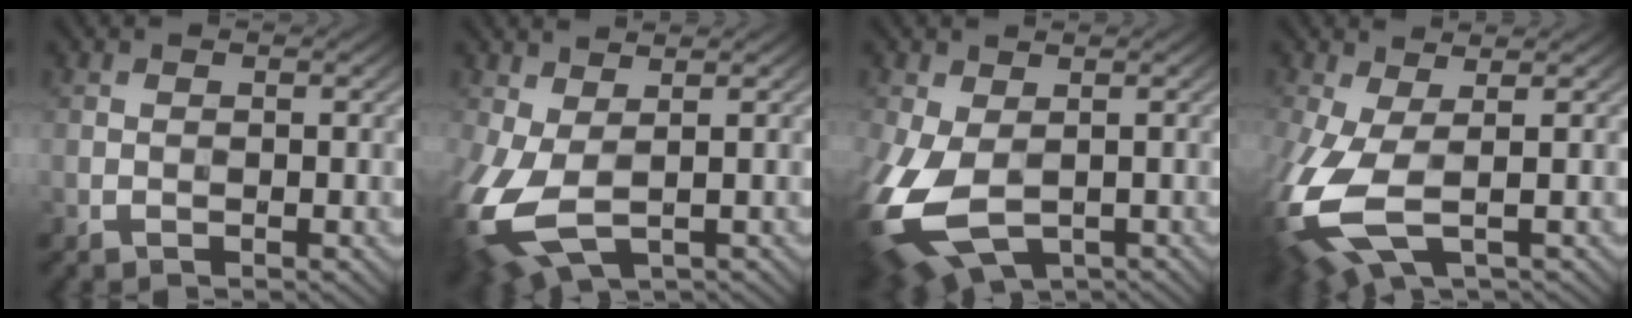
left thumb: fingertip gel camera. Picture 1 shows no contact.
{"total": 8.9, "force": [-1.1, 5.0, 7.2], "torque": [-0.204, -0.023, -0.015]}
{"total": 11.5, "force": [-3.1, 7.0, 8.5], "torque": [-0.233, -0.042, -0.042]}
{"total": 9.6, "force": [-1.6, 4.3, 8.4], "torque": [-0.223, -0.020, -0.031]}